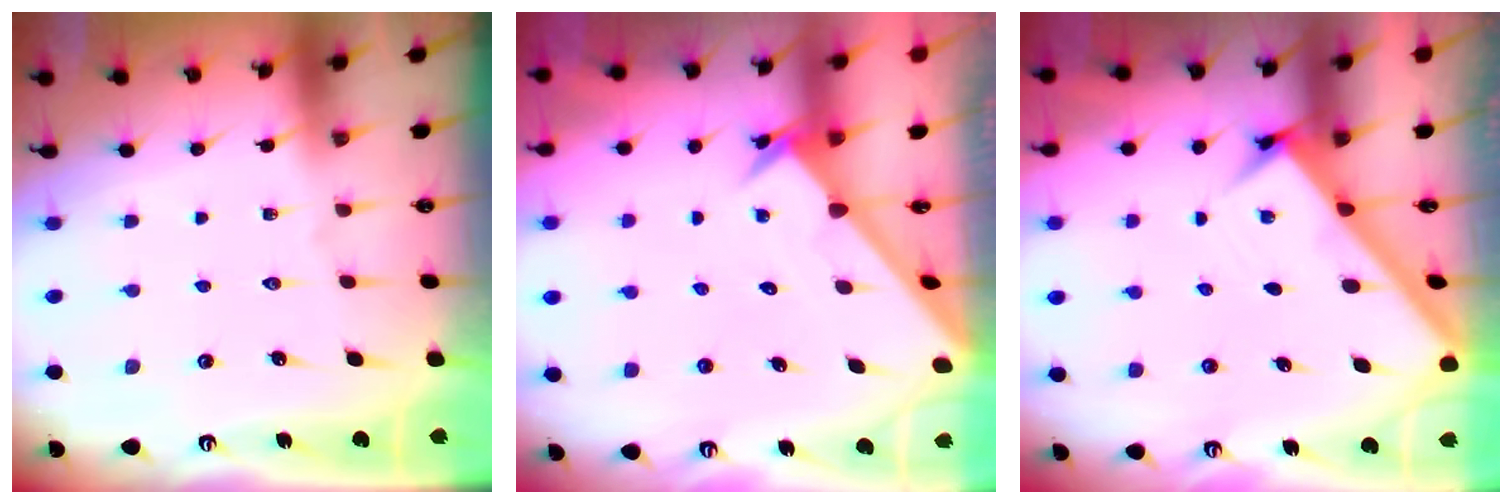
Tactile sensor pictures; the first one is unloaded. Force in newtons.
{"total": 2.6, "press": 2.6, "slide": 0.2}
{"total": 3.0, "press": 2.9, "slide": 0.4}